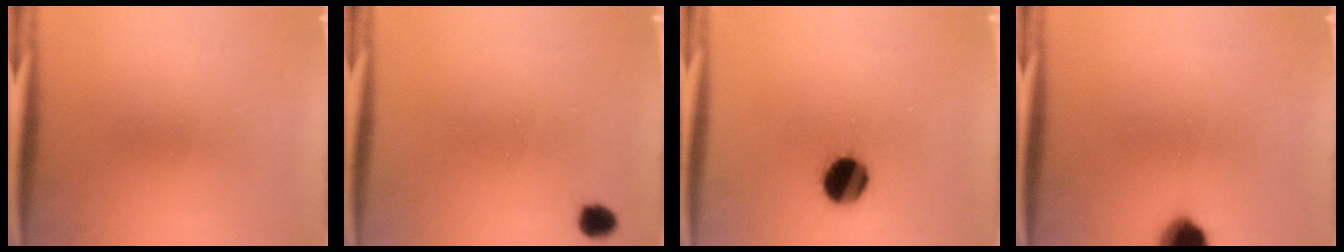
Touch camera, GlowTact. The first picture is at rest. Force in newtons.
{"total": 2.4}
{"total": 9.6}
{"total": 9.6}